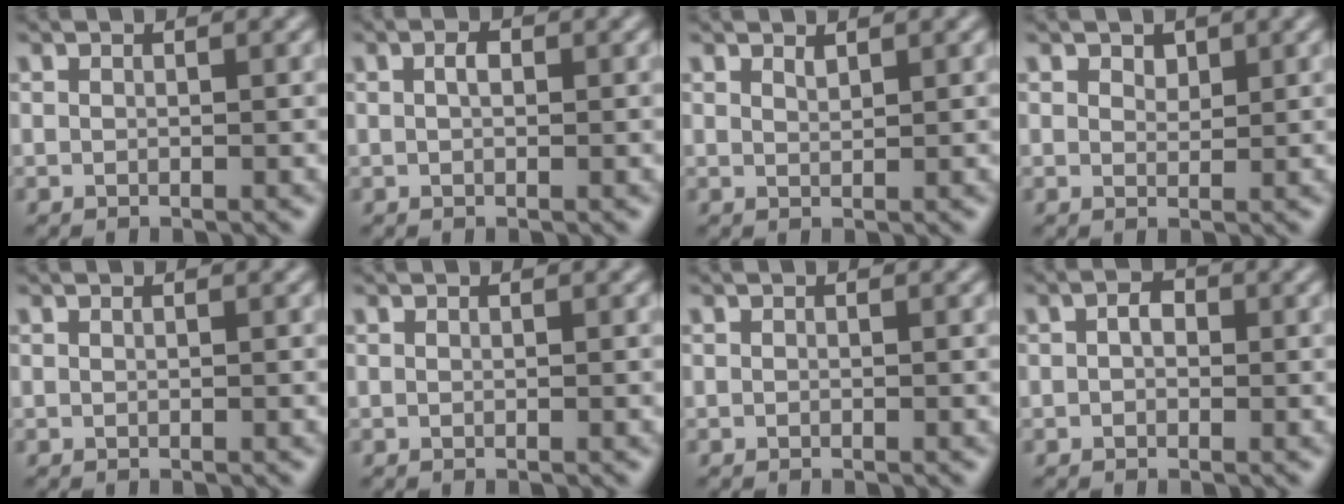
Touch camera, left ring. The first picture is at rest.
{"total": 1.2, "force": [0.3, 0.6, 1.0], "torque": [-0.018, 0.003, 0.004]}
{"total": 0.8, "force": [0.8, 0.1, 0.3], "torque": [-0.005, -0.002, 0.016]}
{"total": 1.2, "force": [0.8, 0.7, 0.4], "torque": [-0.008, -0.002, 0.015]}
{"total": 0.0}
{"total": 0.0}
{"total": 0.0}
{"total": 1.8, "force": [0.3, 1.2, 1.3], "torque": [-0.016, 0.000, -0.002]}